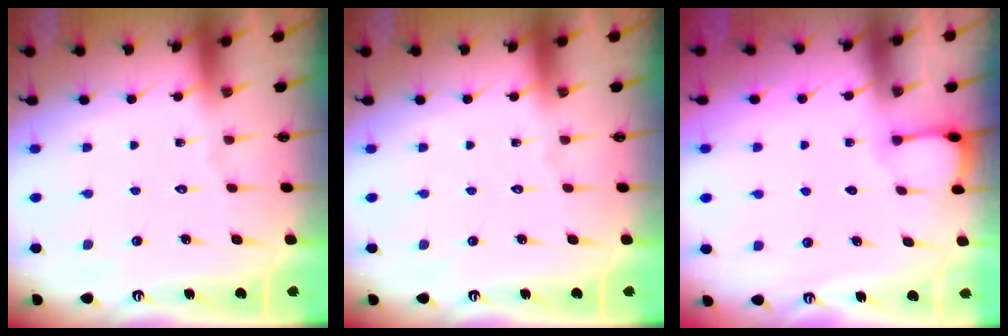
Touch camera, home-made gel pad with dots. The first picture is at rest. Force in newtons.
{"total": 0.0}
{"total": 2.1, "press": 2.1, "slide": 0.2}